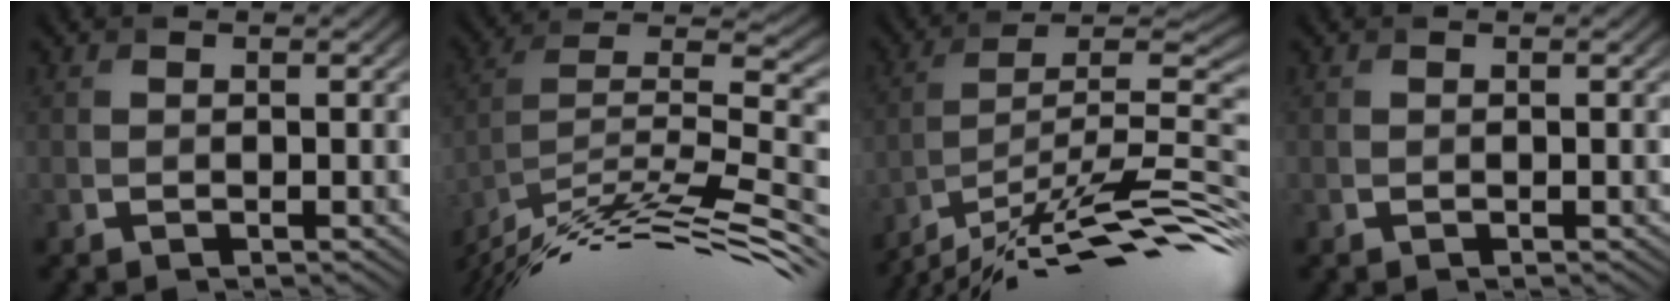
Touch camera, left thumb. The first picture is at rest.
{"total": 15.0, "force": [-10.2, 3.2, 10.5], "torque": [-0.208, 0.026, -0.183]}
{"total": 14.9, "force": [-10.4, 2.7, 10.3], "torque": [-0.177, 0.014, -0.178]}
{"total": 0.0}